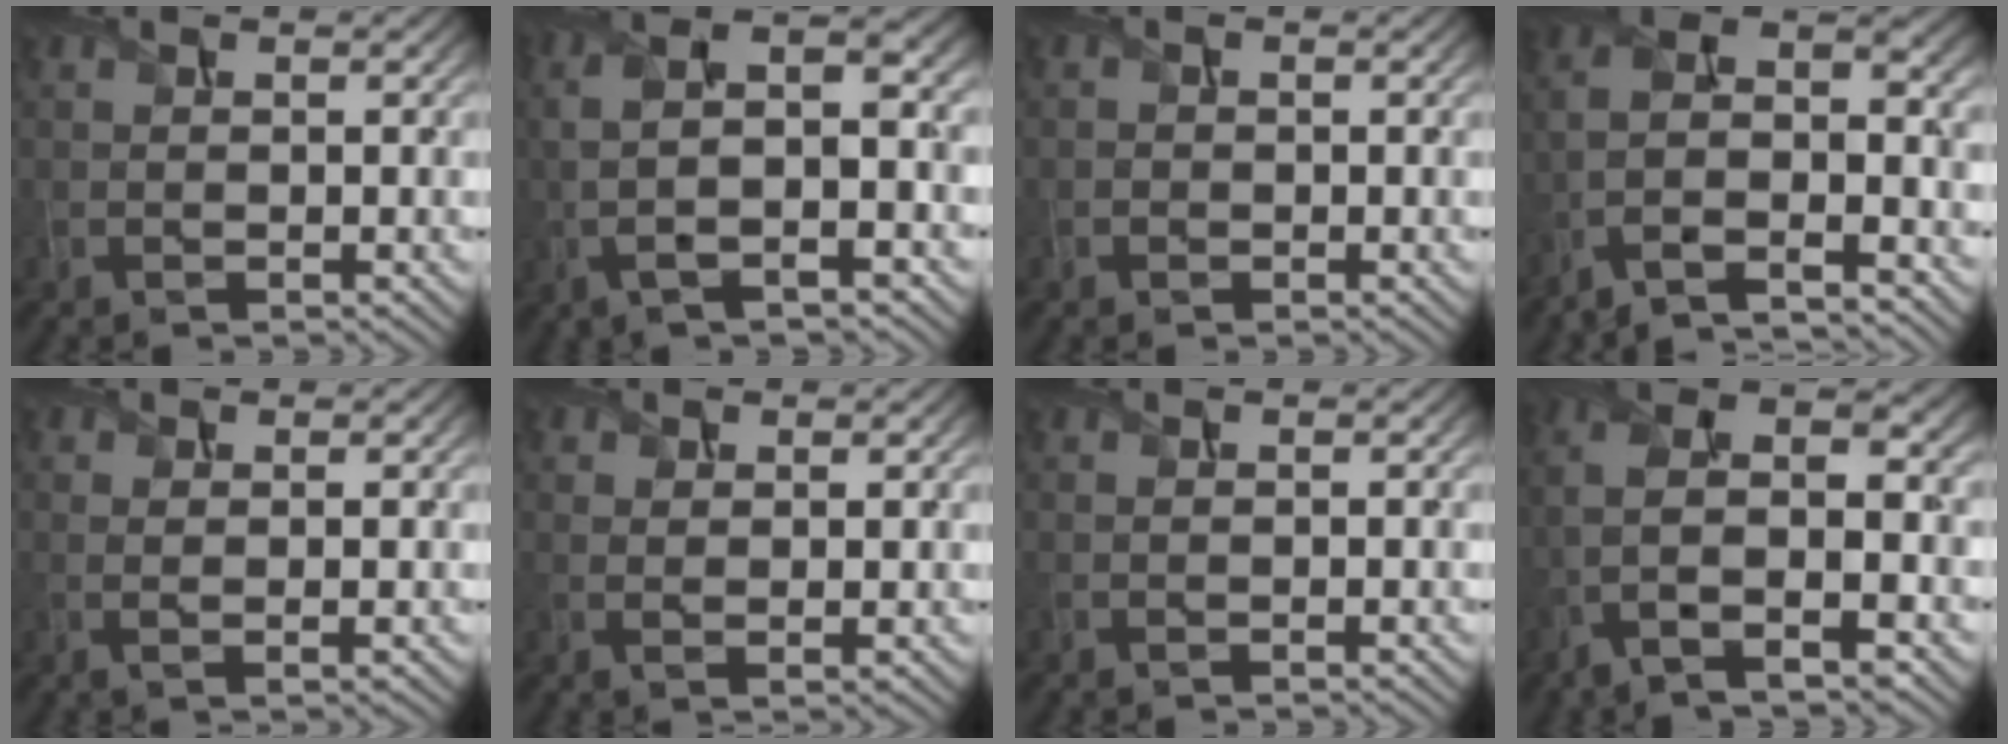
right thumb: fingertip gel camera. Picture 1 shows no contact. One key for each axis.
{"total": 8.9, "fx": -0.5, "fy": 3.1, "fz": 8.4, "tx": -0.178, "ty": 0.015, "tz": -0.021}
{"total": 0.7, "fx": -0.4, "fy": 0.5, "fz": 0.1, "tx": -0.001, "ty": -0.002, "tz": -0.009}
{"total": 12.7, "fx": -7.2, "fy": 4.3, "fz": 9.5, "tx": -0.195, "ty": 0.003, "tz": -0.126}
{"total": 1.5, "fx": 0.3, "fy": 0.3, "fz": 1.5, "tx": -0.030, "ty": -0.002, "tz": 0.006}
{"total": 2.2, "fx": 0.9, "fy": 1.0, "fz": 1.7, "tx": -0.037, "ty": -0.004, "tz": 0.021}
{"total": 0.0}
{"total": 10.1, "fx": -3.1, "fy": 4.0, "fz": 8.7, "tx": -0.195, "ty": 0.013, "tz": -0.069}